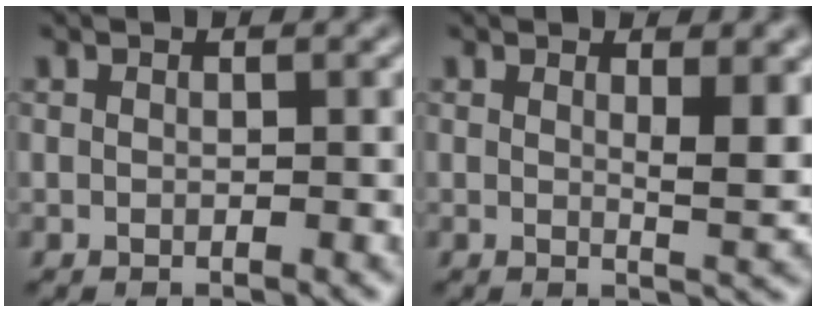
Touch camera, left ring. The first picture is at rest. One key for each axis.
{"total": 3.1, "fx": 1.0, "fy": 0.7, "fz": 2.9, "tx": -0.038, "ty": -0.009, "tz": 0.018}